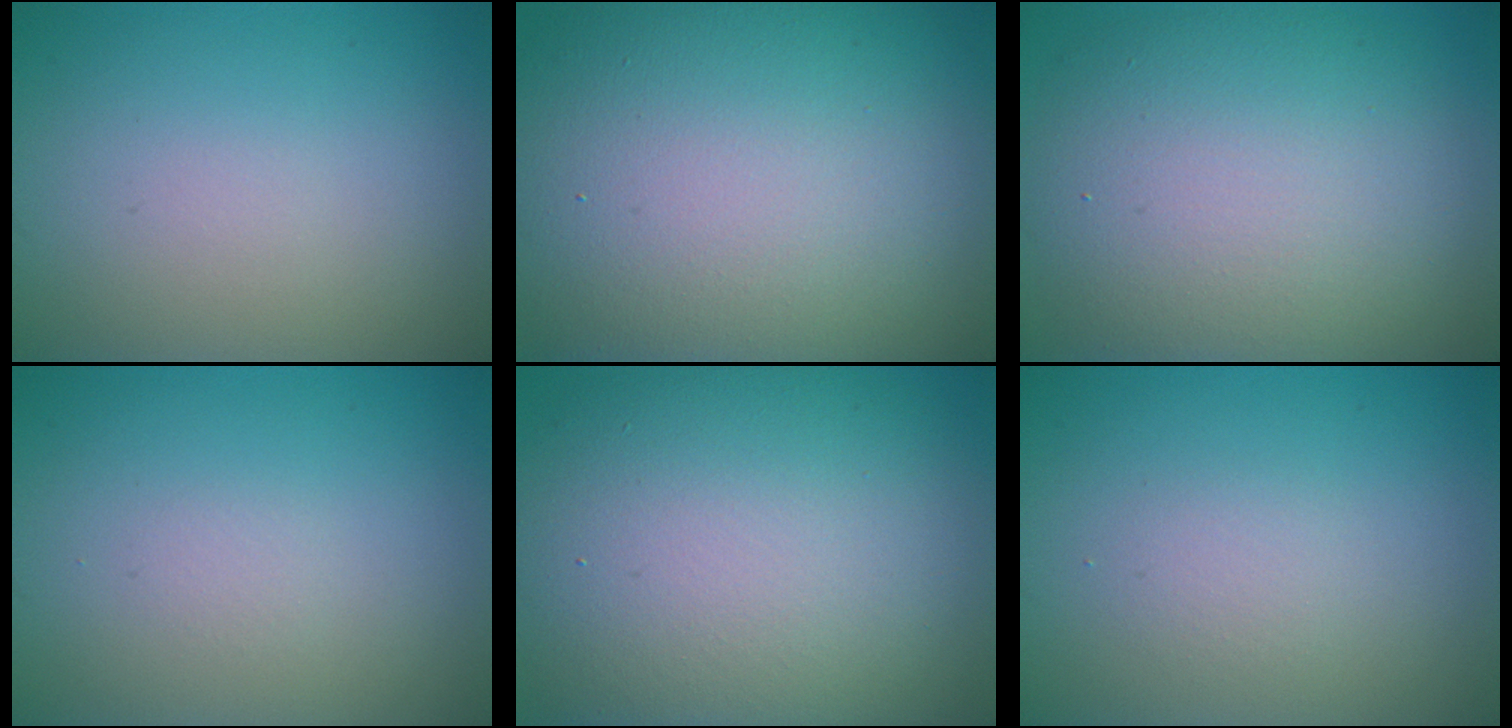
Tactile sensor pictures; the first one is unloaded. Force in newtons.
{"total": 19.2, "press": 19.2, "slide": 0.7}
{"total": 11.3, "press": 11.3, "slide": 0.8}
{"total": 0.5, "press": 0.5, "slide": 0.1}
{"total": 15.0, "press": 15.0, "slide": 0.4}
{"total": 1.2, "press": 1.2, "slide": 0.0}